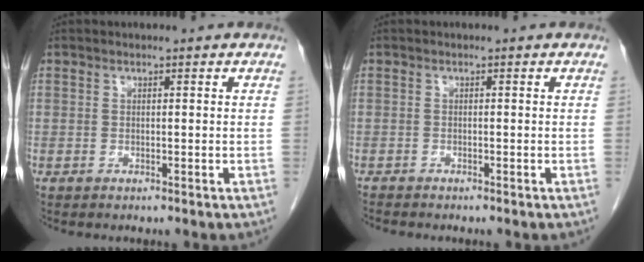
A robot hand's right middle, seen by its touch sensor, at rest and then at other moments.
{"total": 1.1, "force": [-1.0, 0.0, 0.3], "torque": [-0.008, -0.002, -0.016]}